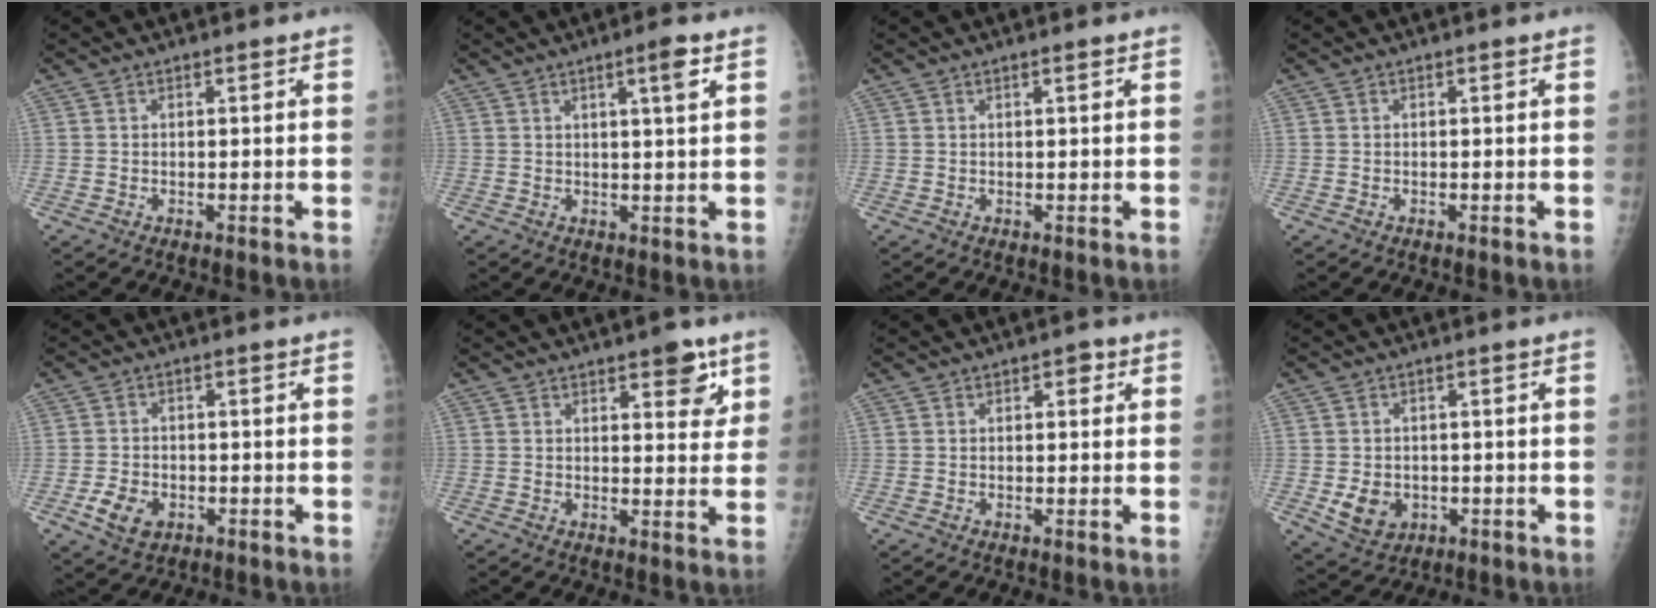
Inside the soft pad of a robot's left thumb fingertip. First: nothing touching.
{"total": 4.1, "force": [1.9, 0.1, 3.6], "torque": [-0.056, -0.009, 0.031]}
{"total": 0.7, "force": [0.3, 0.1, 0.6], "torque": [-0.010, 0.001, 0.005]}
{"total": 0.0}
{"total": 5.4, "force": [-2.1, 3.9, 3.1], "torque": [-0.049, 0.006, -0.033]}
{"total": 6.5, "force": [3.7, 2.9, 4.6], "torque": [-0.030, -0.018, 0.043]}
{"total": 1.7, "force": [0.7, 1.0, 1.1], "torque": [-0.002, 0.001, 0.006]}
{"total": 5.9, "force": [-1.3, 4.9, 3.1], "torque": [-0.036, 0.005, -0.007]}